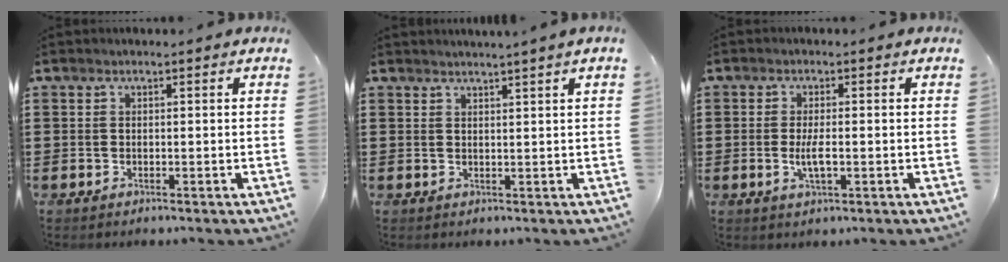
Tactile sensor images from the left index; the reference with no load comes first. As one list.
[{"total": 1.5, "force": [1.3, -0.6, 0.4], "torque": [-0.008, -0.004, 0.026]}, {"total": 3.3, "force": [-0.5, 0.9, 3.1], "torque": [-0.063, -0.003, -0.011]}]